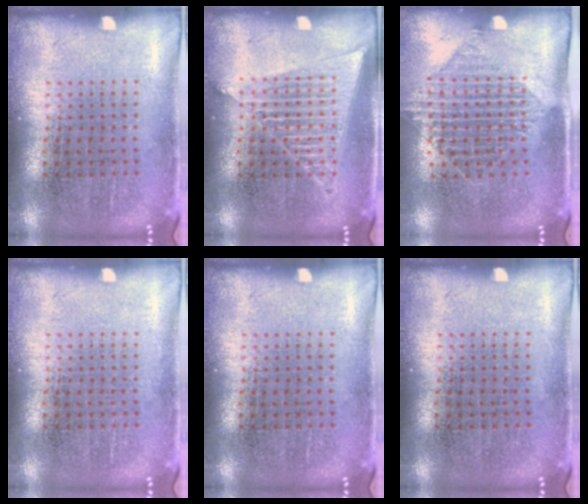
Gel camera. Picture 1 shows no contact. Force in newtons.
{"total": 1.5, "press": 1.5, "slide": 0.1}
{"total": 1.5, "press": 1.3, "slide": 0.9}
{"total": 0.0}
{"total": 0.0}
{"total": 0.0}